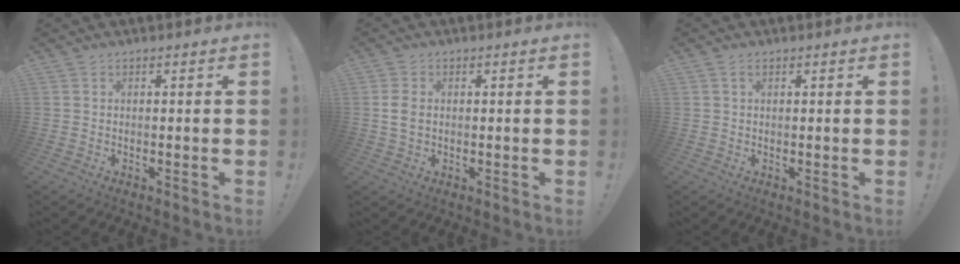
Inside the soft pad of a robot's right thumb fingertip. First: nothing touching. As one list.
[{"total": 3.8, "force": [0.2, 2.6, 2.8], "torque": [-0.060, 0.000, 0.001]}, {"total": 1.3, "force": [0.6, 0.7, 0.8], "torque": [-0.013, 0.001, 0.009]}]